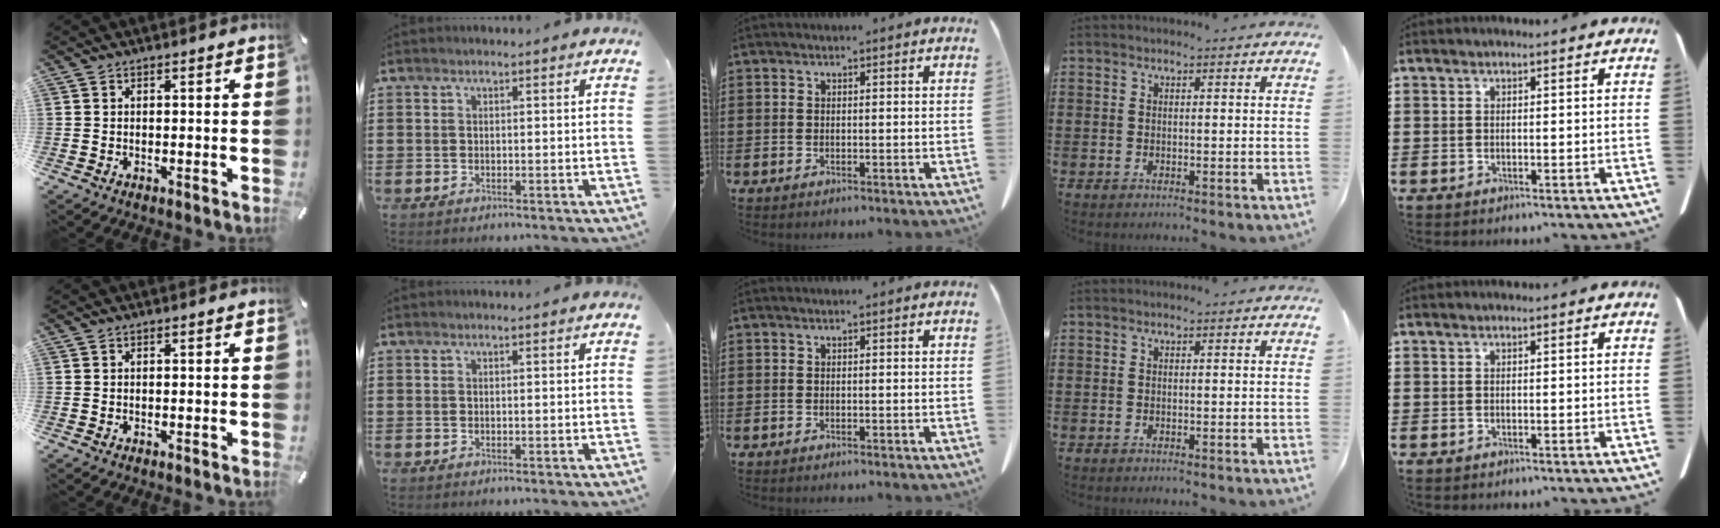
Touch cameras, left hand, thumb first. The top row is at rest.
{}